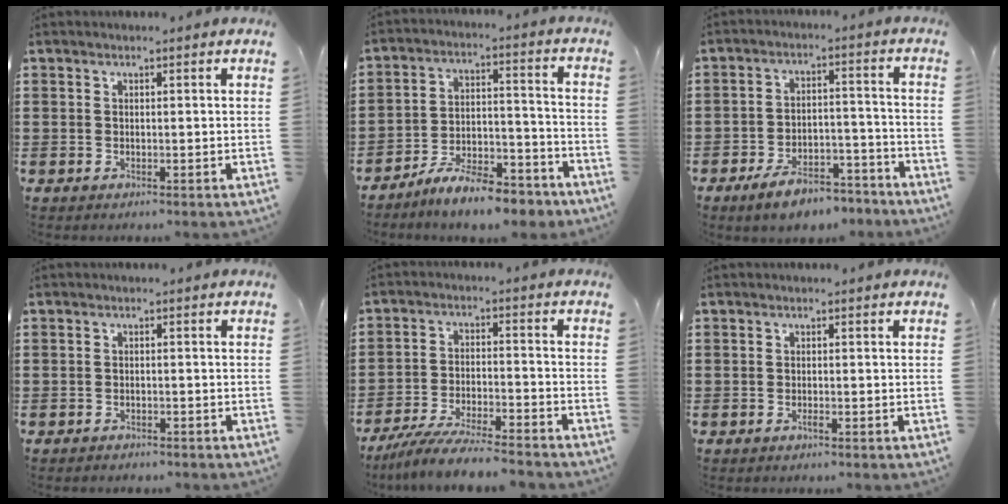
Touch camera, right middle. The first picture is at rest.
{"total": 9.6, "force": [-8.5, 1.4, 4.1], "torque": [-0.070, 0.022, -0.161]}
{"total": 6.8, "force": [-5.9, 1.8, 2.9], "torque": [-0.047, 0.014, -0.109]}
{"total": 1.1, "force": [-1.1, 0.2, -0.1], "torque": [-0.002, 0.003, -0.024]}
{"total": 7.4, "force": [-6.9, 0.3, 2.7], "torque": [-0.055, -0.001, -0.133]}
{"total": 0.7, "force": [-0.4, 0.0, 0.5], "torque": [-0.011, -0.005, -0.007]}